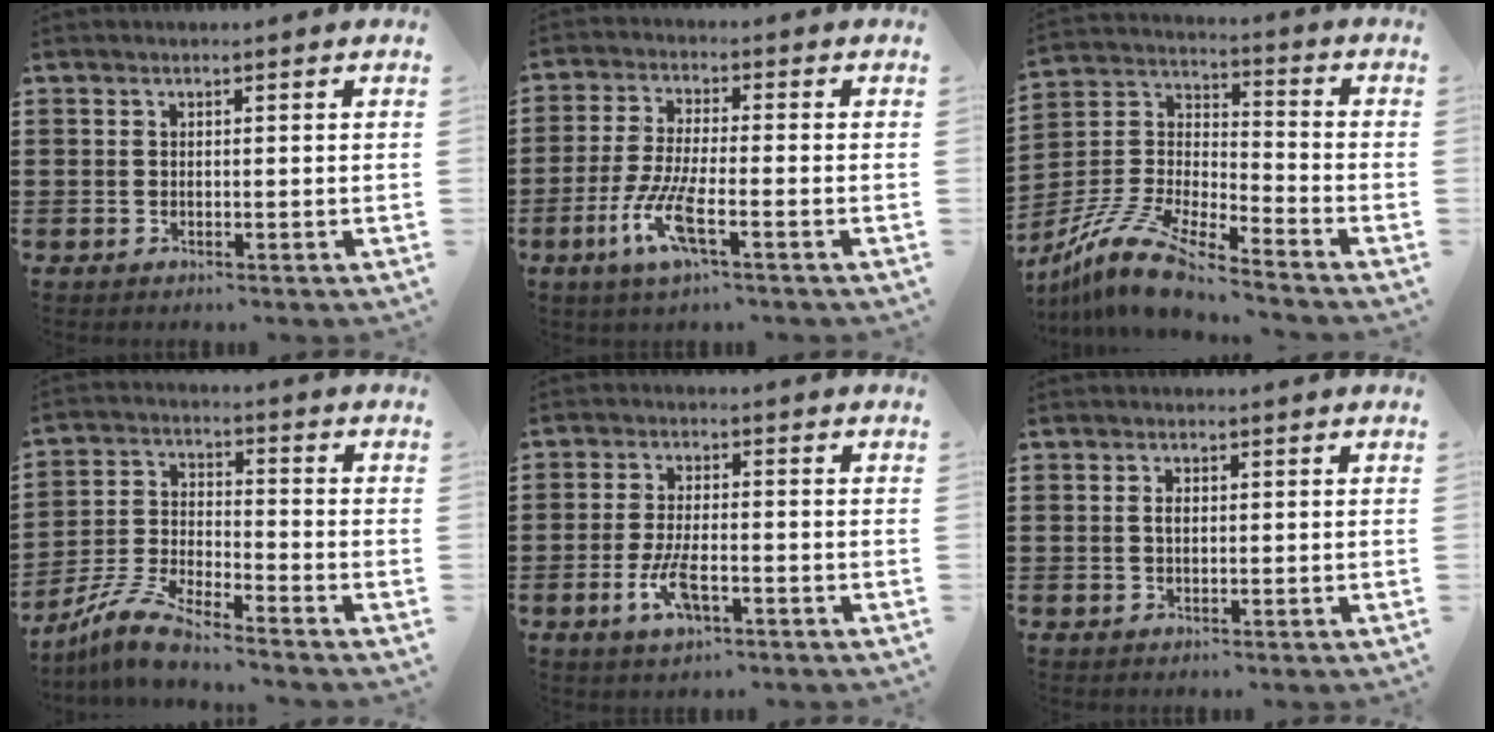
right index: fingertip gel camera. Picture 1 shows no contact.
{"total": 7.6, "force": [-3.5, 1.6, 6.6], "torque": [-0.159, -0.018, -0.072]}
{"total": 11.0, "force": [-9.7, 1.7, 5.0], "torque": [-0.124, 0.008, -0.199]}
{"total": 7.5, "force": [-6.8, 0.4, 3.0], "torque": [-0.078, -0.003, -0.137]}
{"total": 6.0, "force": [-2.3, 2.4, 5.0], "torque": [-0.115, -0.007, -0.047]}
{"total": 1.2, "force": [0.2, 0.5, 1.0], "torque": [-0.023, 0.001, 0.004]}